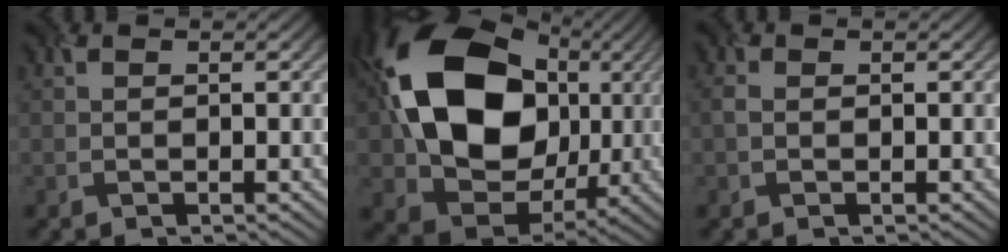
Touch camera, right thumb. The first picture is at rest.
{"total": 17.9, "force": [2.6, 13.9, 11.1], "torque": [-0.228, -0.013, 0.056]}
{"total": 0.6, "force": [0.0, 0.4, 0.3], "torque": [-0.010, 0.001, -0.003]}